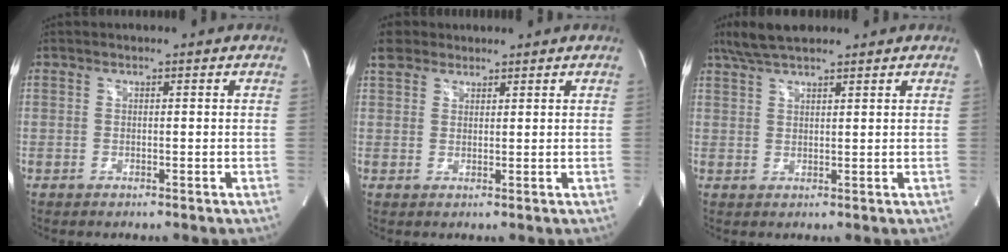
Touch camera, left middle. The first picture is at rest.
{"total": 3.8, "force": [2.9, 2.3, 0.8], "torque": [-0.026, 0.022, 0.055]}
{"total": 6.3, "force": [5.1, 1.3, 3.5], "torque": [-0.071, 0.023, 0.097]}